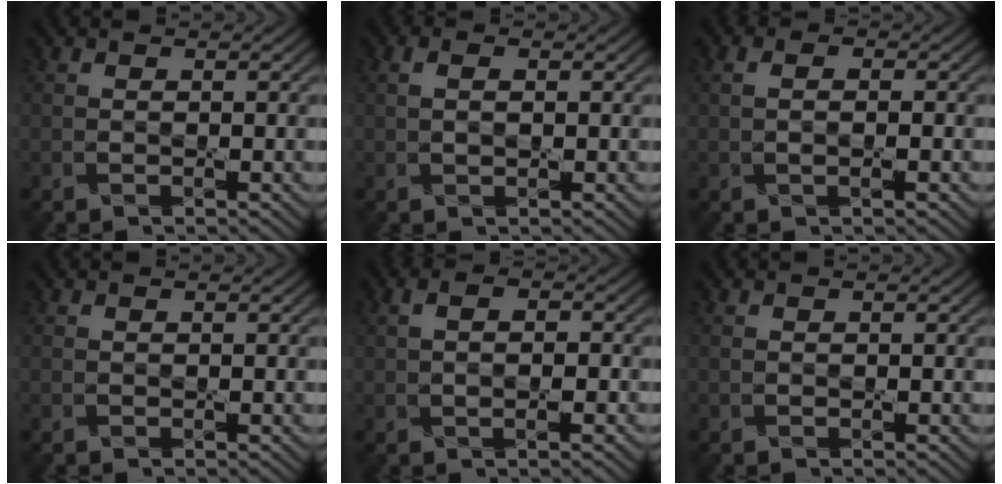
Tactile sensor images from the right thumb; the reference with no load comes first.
{"total": 2.0, "force": [0.5, 1.1, 1.6], "torque": [-0.031, -0.004, 0.012]}
{"total": 2.4, "force": [0.2, 1.2, 2.1], "torque": [-0.022, -0.004, -0.003]}
{"total": 0.0}
{"total": 3.5, "force": [0.0, 1.7, 3.0], "torque": [-0.044, -0.002, 0.000]}
{"total": 0.0}